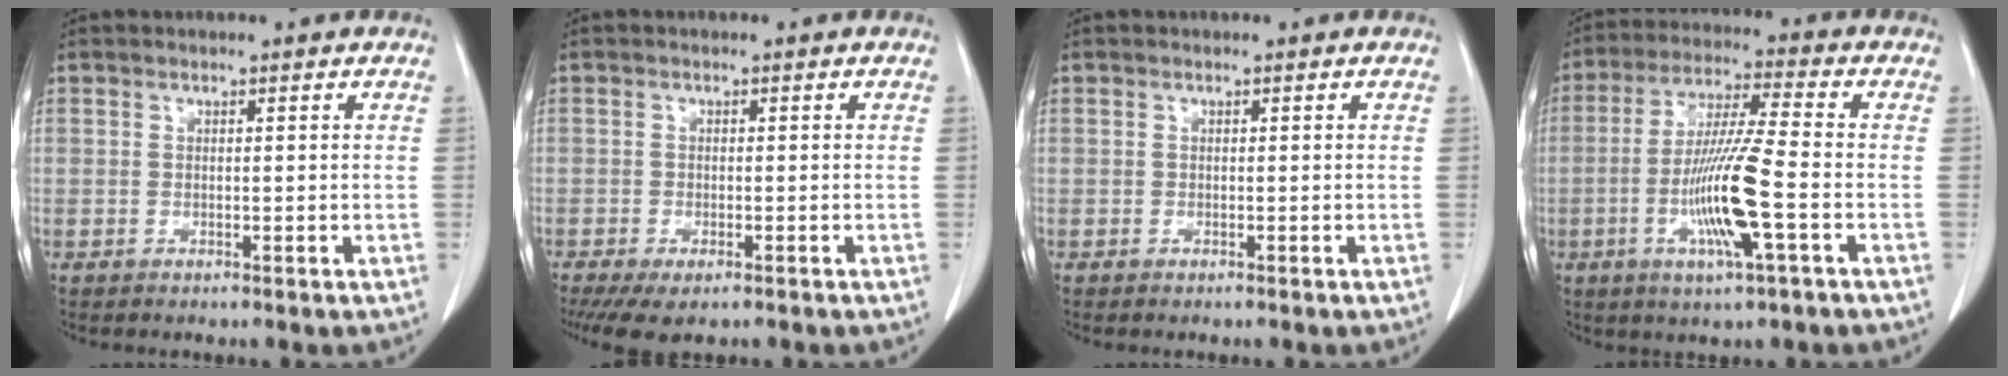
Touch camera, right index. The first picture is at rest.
{"total": 5.6, "force": [-4.0, 1.9, 3.4], "torque": [-0.054, -0.015, -0.061]}
{"total": 0.0}
{"total": 12.2, "force": [-3.4, 0.0, 11.7], "torque": [-0.230, -0.013, -0.070]}